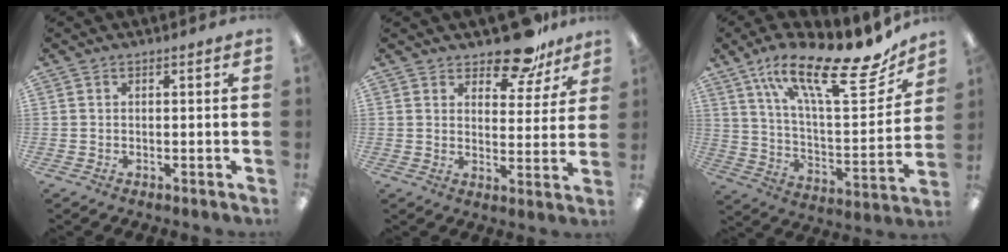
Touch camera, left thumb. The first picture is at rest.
{"total": 11.7, "force": [9.5, 4.8, 4.9], "torque": [-0.063, -0.062, 0.171]}
{"total": 23.9, "force": [16.3, 6.9, 16.1], "torque": [-0.254, -0.100, 0.269]}